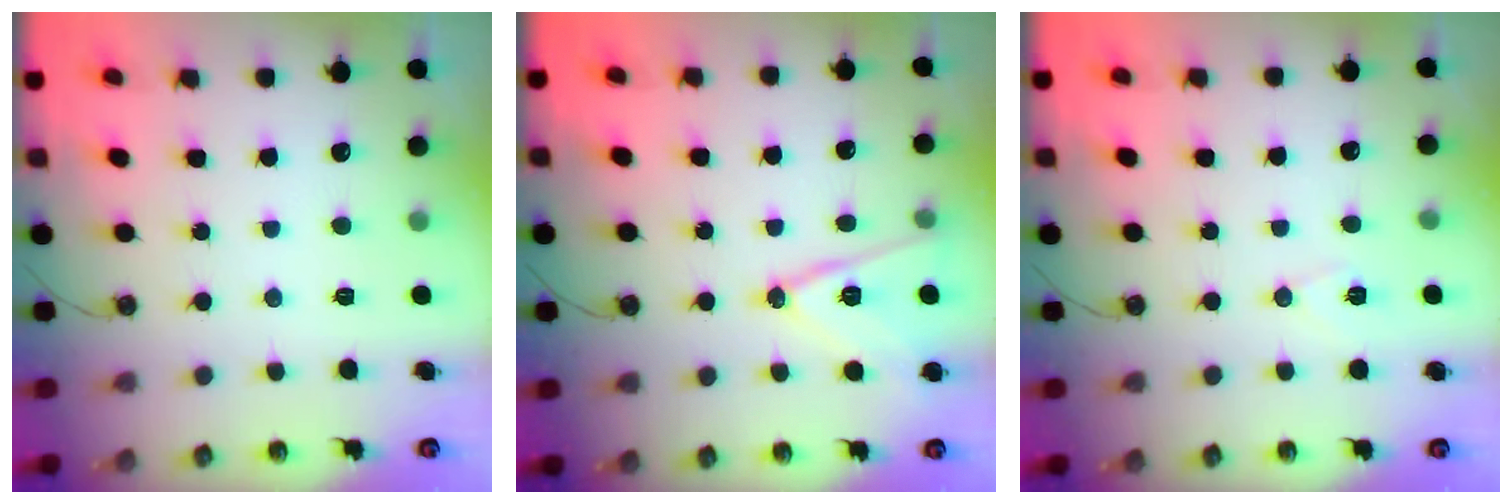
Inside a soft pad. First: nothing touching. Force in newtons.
{"total": 13.4, "press": 13.0, "slide": 3.4}
{"total": 6.6, "press": 4.8, "slide": 4.5}